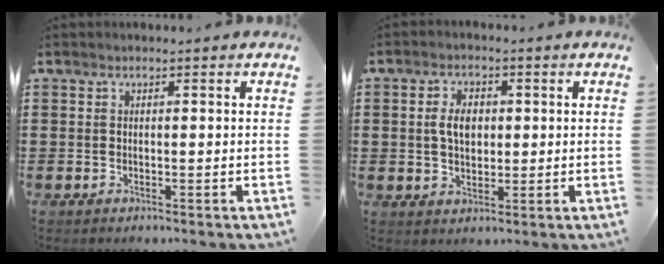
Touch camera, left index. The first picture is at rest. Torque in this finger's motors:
{"motor_torque": [0.44, 0.20, 0.38, 0.05]}